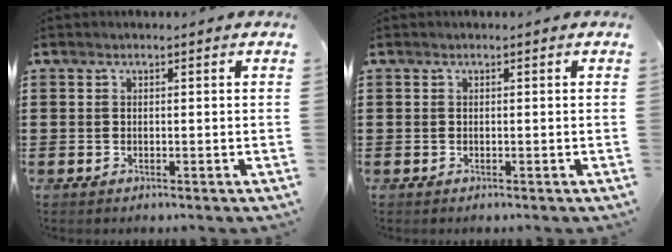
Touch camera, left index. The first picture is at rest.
{"total": 0.0}